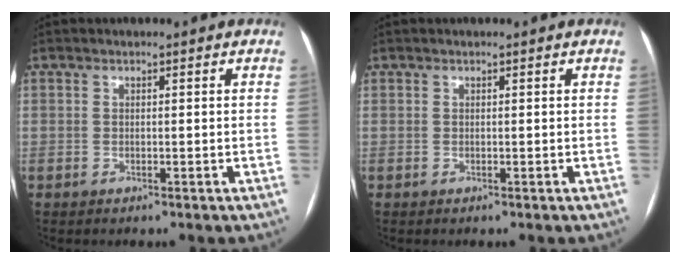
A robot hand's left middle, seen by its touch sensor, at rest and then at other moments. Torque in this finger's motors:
{"motor_torque": [0.02, 0.04, -0.03, 0.00]}